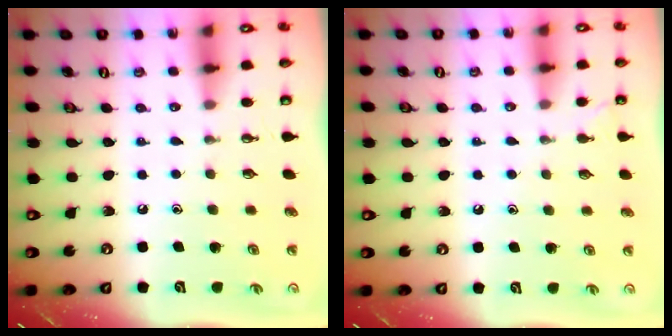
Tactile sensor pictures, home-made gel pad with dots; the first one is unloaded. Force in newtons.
{"total": 2.9, "press": 2.9, "slide": 0.3}